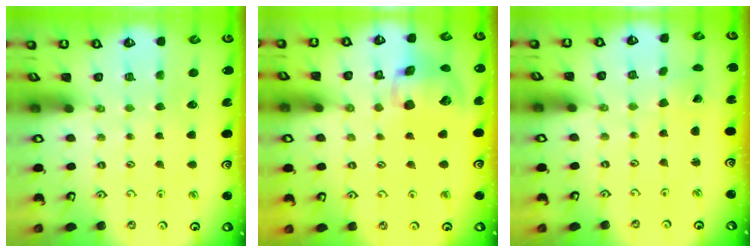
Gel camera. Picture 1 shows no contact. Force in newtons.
{"total": 14.6, "press": 14.4, "slide": 2.5}
{"total": 0.0}